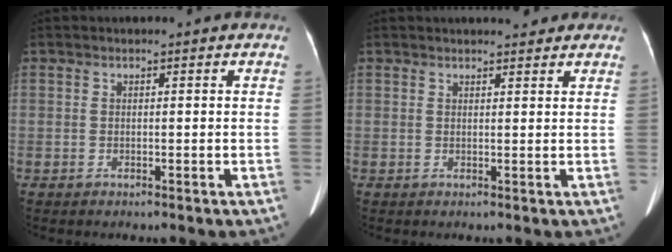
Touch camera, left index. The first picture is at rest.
{"total": 4.1, "force": [3.7, 1.0, 1.6], "torque": [-0.016, 0.011, 0.043]}